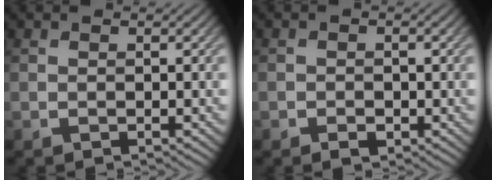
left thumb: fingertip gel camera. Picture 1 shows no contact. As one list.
[{"total": 1.6, "force": [-0.7, 1.1, 0.9], "torque": [-0.011, -0.006, -0.011]}]